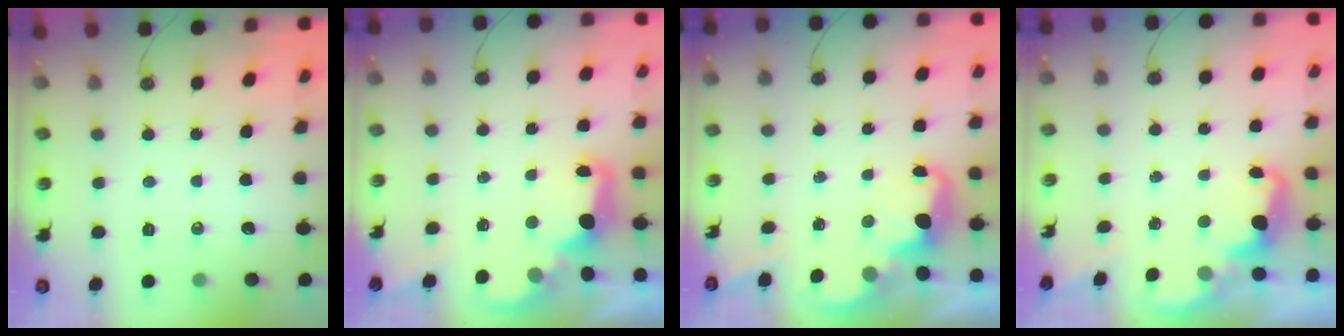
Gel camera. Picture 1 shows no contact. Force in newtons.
{"total": 2.8, "press": 2.7, "slide": 0.9}
{"total": 2.6, "press": 2.6, "slide": 0.5}
{"total": 2.5, "press": 2.5, "slide": 0.5}